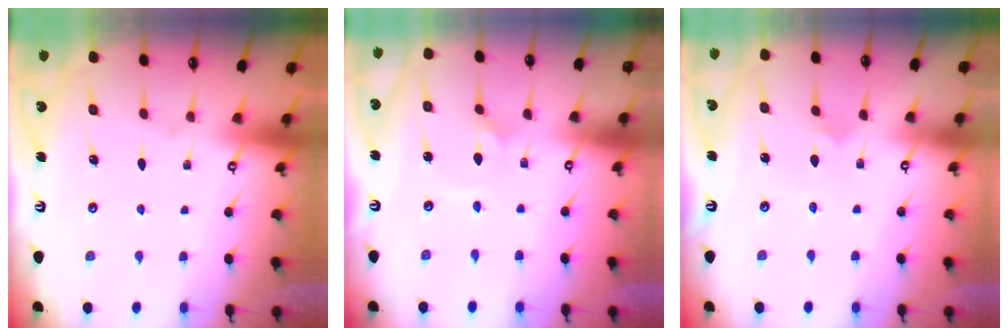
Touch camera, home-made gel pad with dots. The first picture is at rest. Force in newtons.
{"total": 1.8, "press": 1.7, "slide": 0.5}
{"total": 2.5, "press": 2.5, "slide": 0.3}